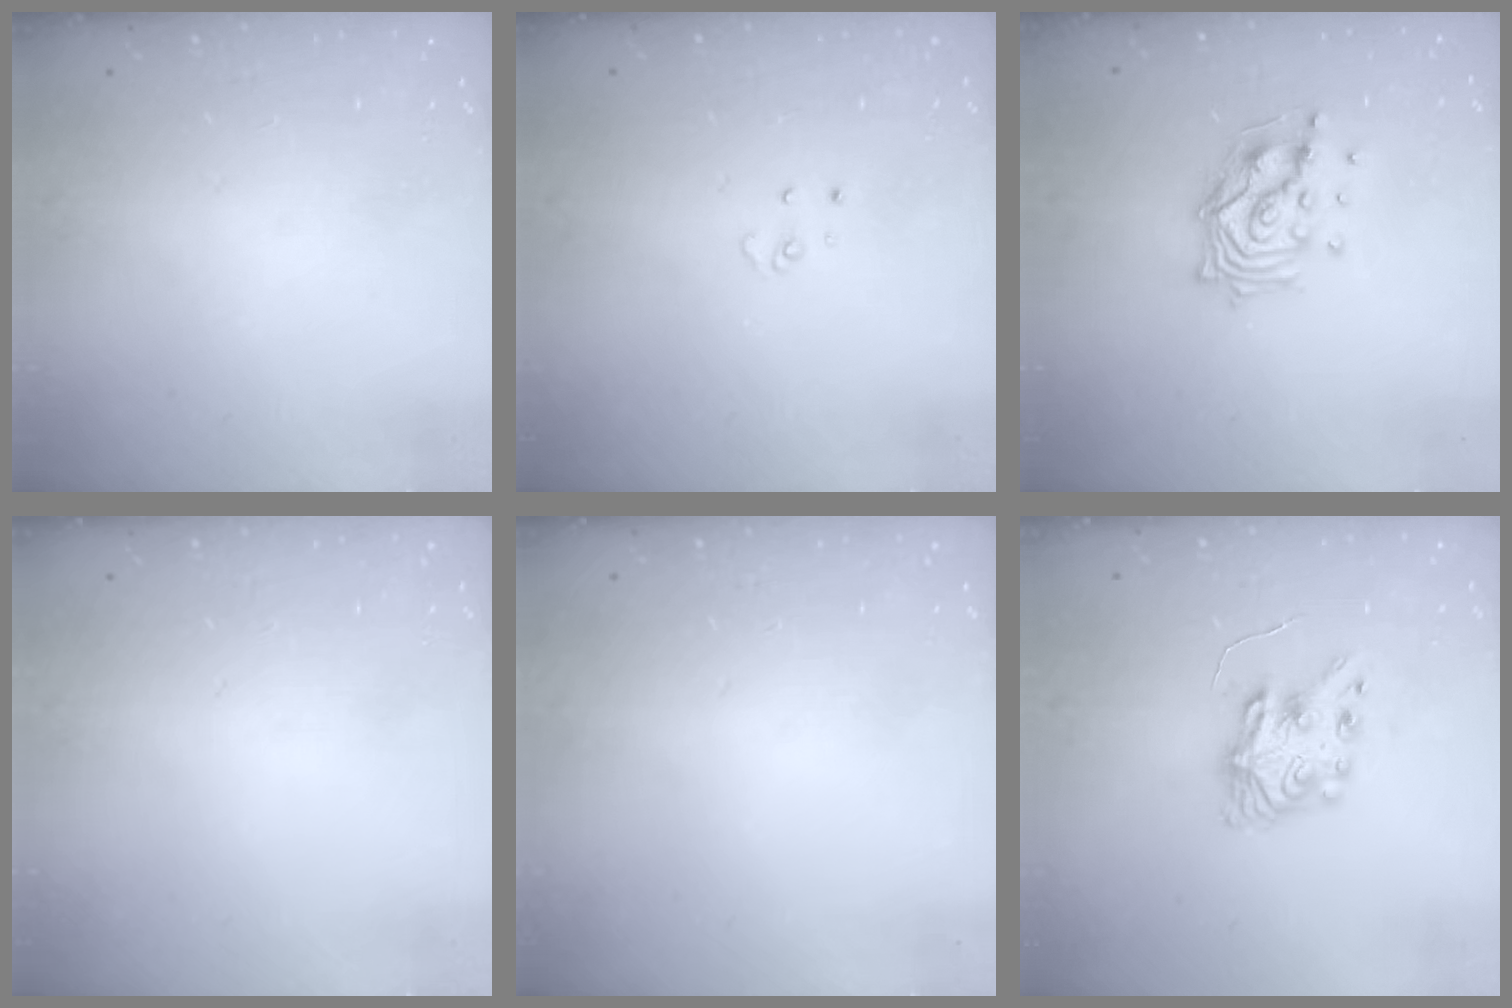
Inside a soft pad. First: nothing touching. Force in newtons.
{"total": 2.9, "press": 2.9, "slide": 0.2}
{"total": 12.0, "press": 12.0, "slide": 0.9}
{"total": 0.0}
{"total": 0.0}
{"total": 8.3, "press": 8.3, "slide": 0.4}